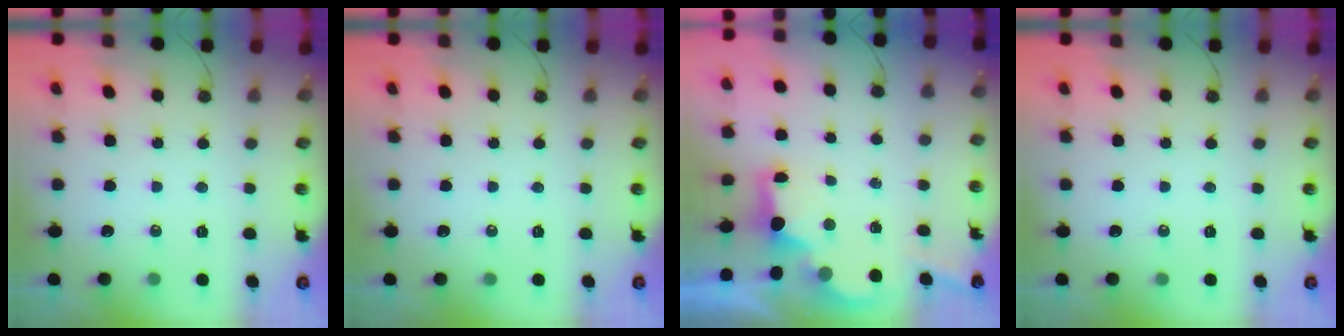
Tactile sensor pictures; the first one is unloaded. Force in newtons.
{"total": 0.0}
{"total": 2.6, "press": 2.5, "slide": 0.8}
{"total": 0.0}